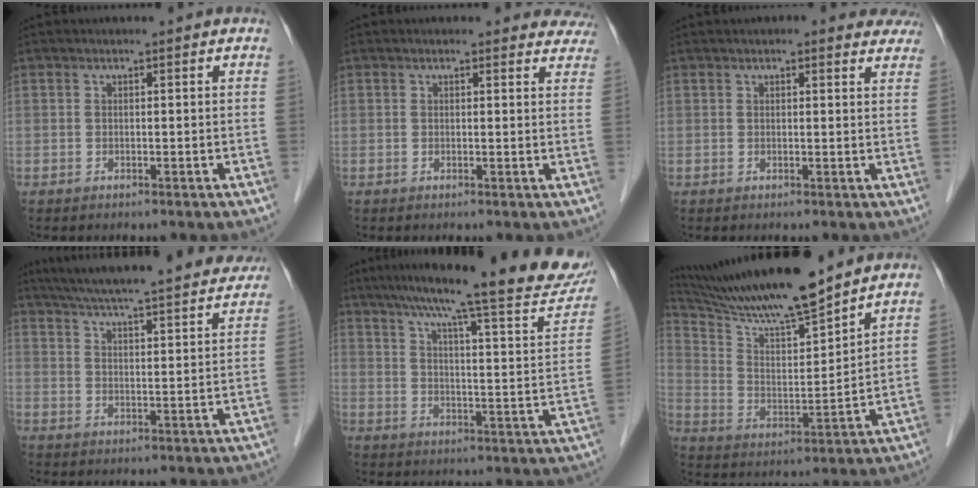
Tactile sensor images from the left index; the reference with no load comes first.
{"total": 5.4, "force": [5.0, 2.0, 0.4], "torque": [0.024, -0.007, 0.027]}
{"total": 6.6, "force": [5.7, 1.8, 2.6], "torque": [-0.016, 0.011, 0.051]}
{"total": 27.9, "force": [25.2, 3.0, 11.6], "torque": [-0.190, -0.013, 0.325]}
{"total": 24.6, "force": [21.0, 1.7, 12.7], "torque": [-0.191, -0.030, 0.270]}
{"total": 16.1, "force": [14.3, 0.1, 7.3], "torque": [-0.143, 0.003, 0.257]}